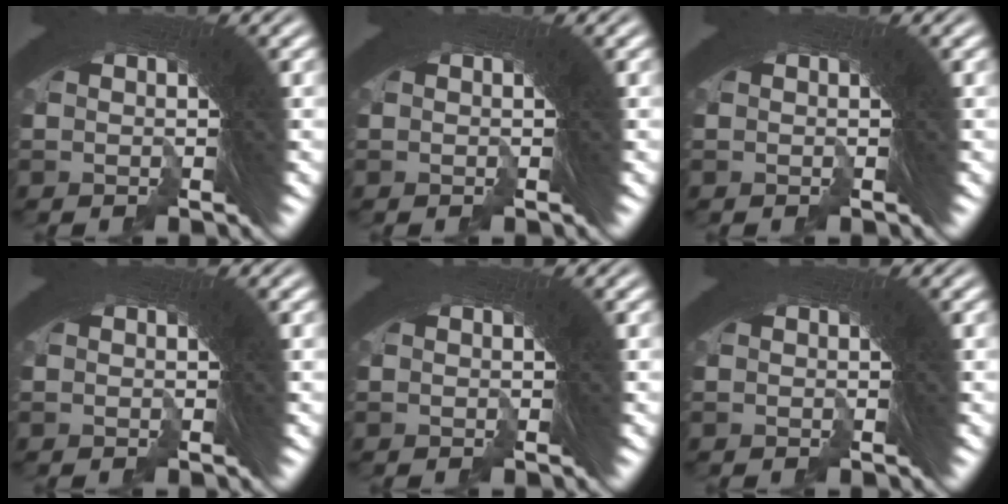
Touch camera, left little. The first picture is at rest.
{"total": 0.0}
{"total": 0.0}
{"total": 0.0}
{"total": 0.0}
{"total": 0.0}